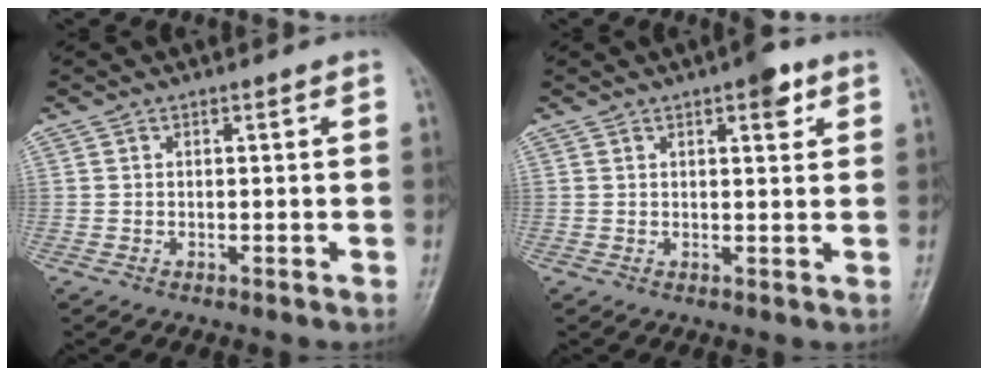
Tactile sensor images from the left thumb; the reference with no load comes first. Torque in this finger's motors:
{"motor_torque": [0.58, 0.28, 0.33, -0.48, 0.01]}